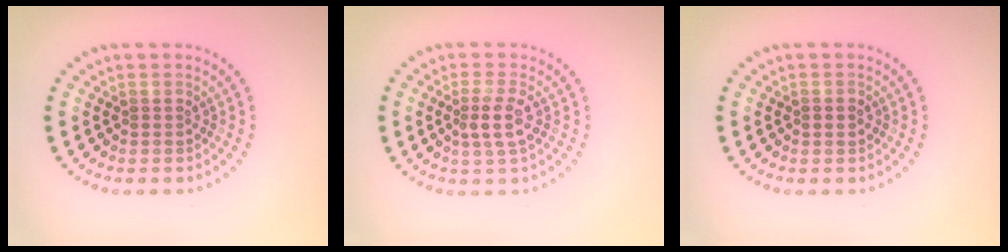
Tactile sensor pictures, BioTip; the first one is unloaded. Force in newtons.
{"total": 2.5, "press": 2.2, "slide": 1.1}
{"total": 1.1, "press": 1.1, "slide": 0.1}